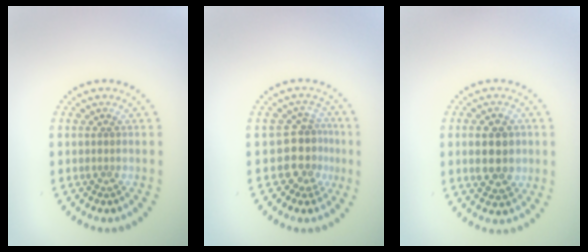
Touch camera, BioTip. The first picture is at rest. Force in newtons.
{"total": 3.3, "press": 2.5, "slide": 2.2}
{"total": 4.6, "press": 4.6, "slide": 0.2}